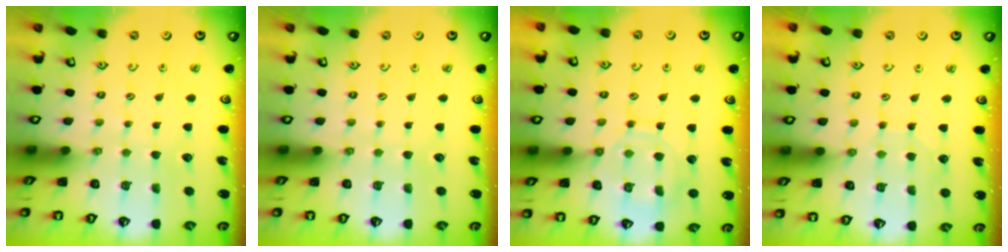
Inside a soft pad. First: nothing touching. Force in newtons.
{"total": 0.0}
{"total": 12.4, "press": 12.3, "slide": 1.1}
{"total": 3.8, "press": 3.7, "slide": 0.4}